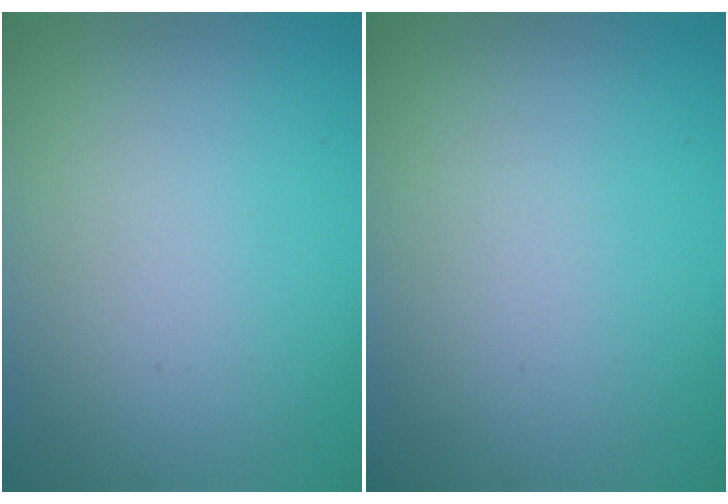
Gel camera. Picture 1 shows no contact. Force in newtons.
{"total": 0.0}